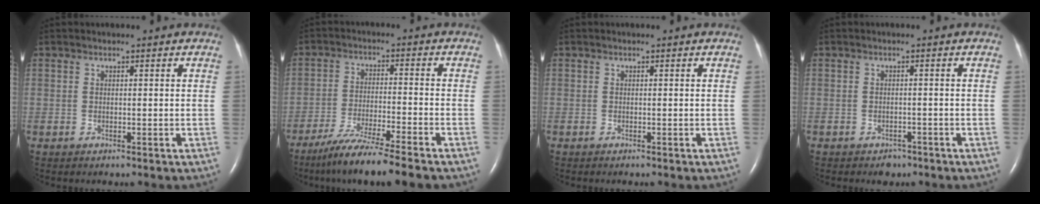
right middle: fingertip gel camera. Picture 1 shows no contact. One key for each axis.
{"total": 9.7, "fx": -7.9, "fy": -1.2, "fz": 5.5, "tx": -0.092, "ty": -0.034, "tz": -0.136}
{"total": 0.0}
{"total": 1.7, "fx": -1.3, "fy": 1.1, "fz": 0.2, "tx": -0.008, "ty": 0.002, "tz": -0.017}